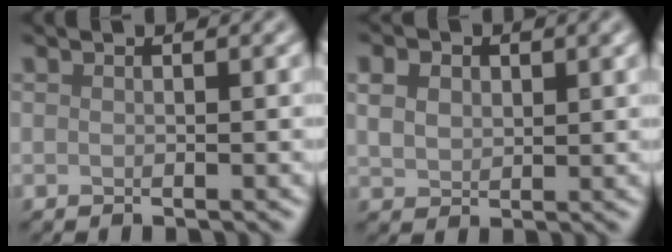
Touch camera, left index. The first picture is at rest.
{"total": 3.0, "force": [1.2, 2.2, 1.6], "torque": [-0.033, 0.003, 0.016]}